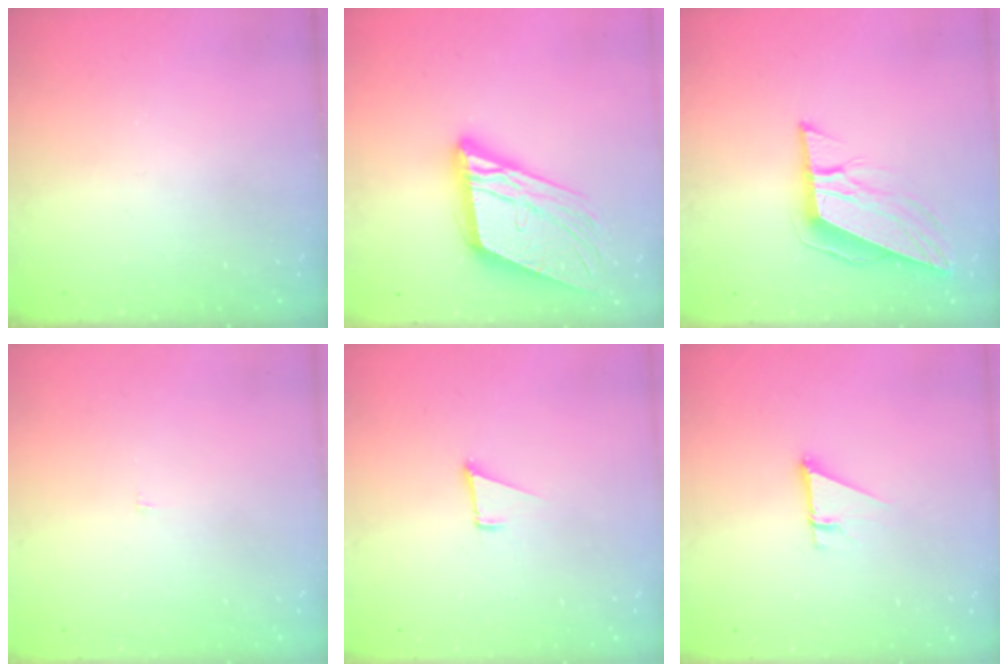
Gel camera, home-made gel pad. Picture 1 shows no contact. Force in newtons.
{"total": 18.2, "press": 18.0, "slide": 2.7}
{"total": 10.3, "press": 10.2, "slide": 1.9}
{"total": 2.2, "press": 2.2, "slide": 0.2}
{"total": 1.6, "press": 1.5, "slide": 0.1}
{"total": 2.7, "press": 2.7, "slide": 0.2}